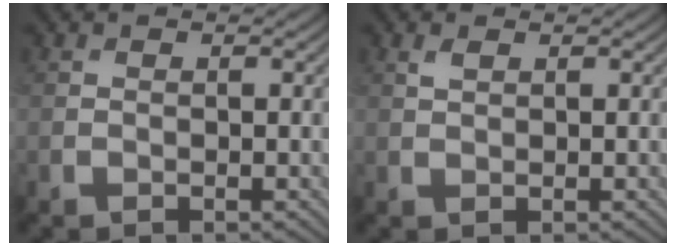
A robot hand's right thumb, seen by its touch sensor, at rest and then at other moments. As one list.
[{"total": 1.1, "force": [0.7, 0.5, 0.7], "torque": [-0.021, 0.000, 0.015]}]